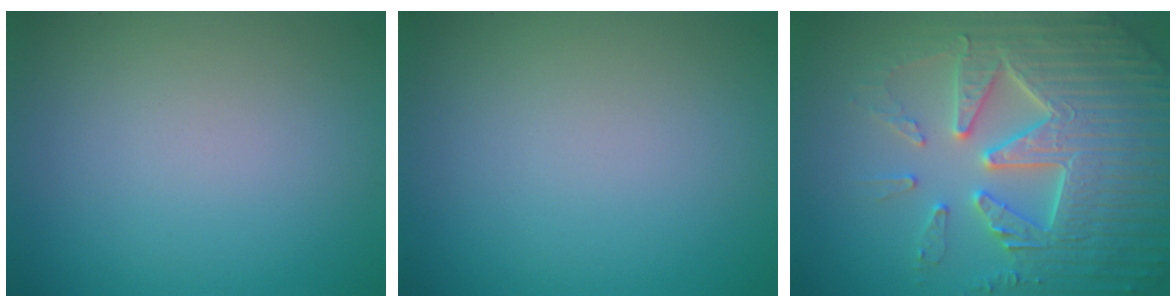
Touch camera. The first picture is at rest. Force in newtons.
{"total": 0.0}
{"total": 7.6, "press": 7.5, "slide": 1.5}